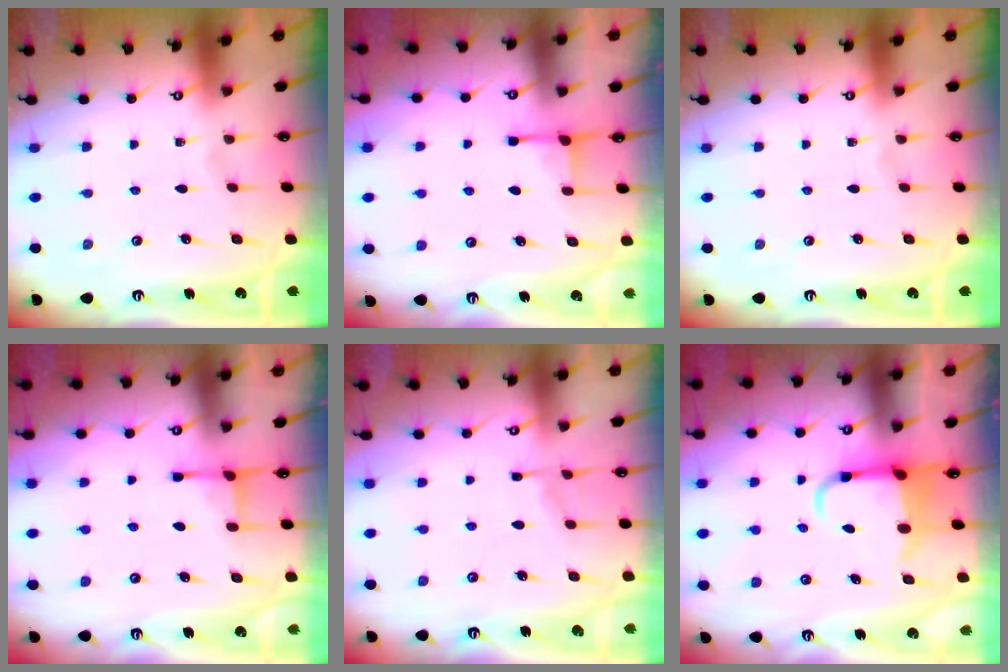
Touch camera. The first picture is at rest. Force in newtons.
{"total": 2.5, "press": 2.5, "slide": 0.5}
{"total": 0.0}
{"total": 3.0, "press": 3.0, "slide": 0.4}
{"total": 3.5, "press": 3.5, "slide": 0.6}
{"total": 5.7, "press": 5.5, "slide": 1.5}